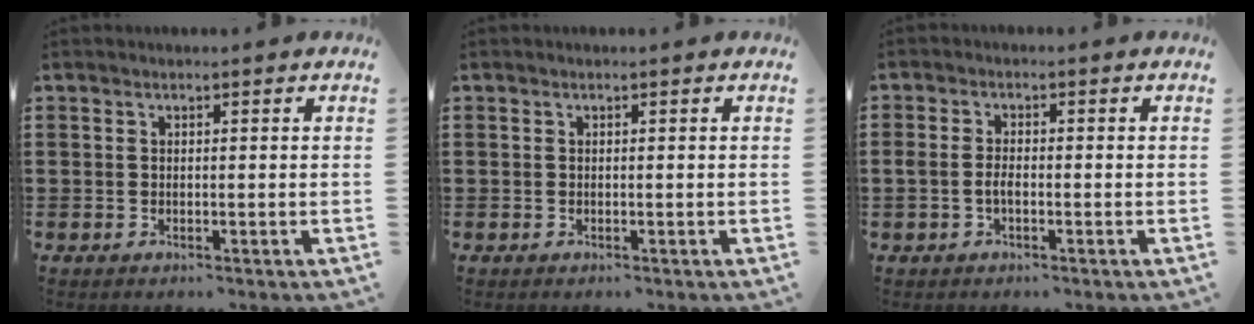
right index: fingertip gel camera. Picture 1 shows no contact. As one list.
[{"total": 0.0}, {"total": 2.0, "force": [-0.6, 0.9, 1.6], "torque": [-0.040, -0.001, -0.014]}]